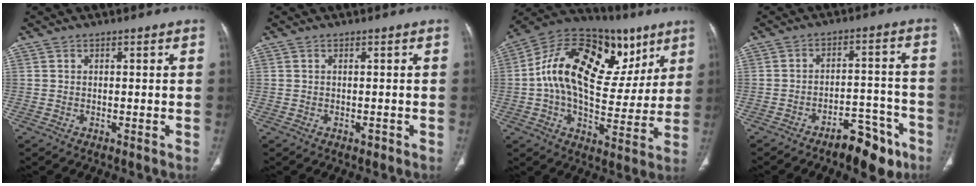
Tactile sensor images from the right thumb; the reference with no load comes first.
{"total": 0.7, "force": [-0.2, 0.4, 0.5], "torque": [-0.010, 0.001, -0.002]}
{"total": 26.4, "force": [8.6, 15.3, 19.7], "torque": [-0.286, 0.026, 0.134]}
{"total": 9.7, "force": [-6.5, 3.9, 6.0], "torque": [-0.063, 0.053, -0.094]}